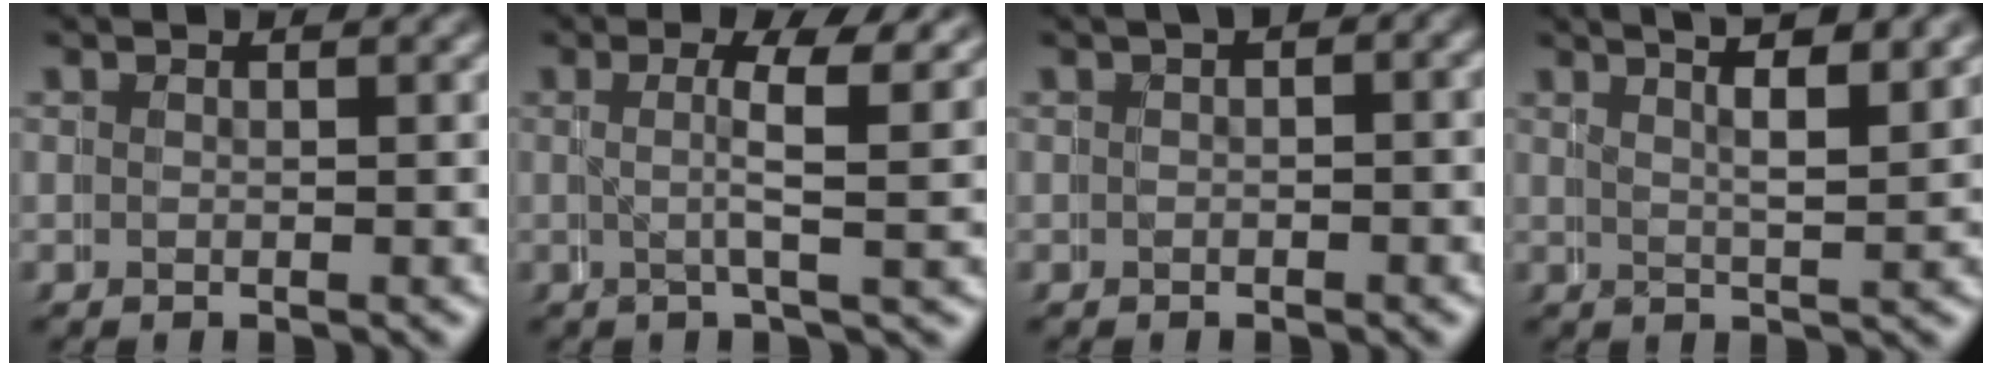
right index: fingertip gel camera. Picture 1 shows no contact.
{"total": 3.2, "force": [1.9, 0.0, 2.6], "torque": [-0.052, -0.001, 0.021]}
{"total": 1.3, "force": [-0.2, 1.1, 0.6], "torque": [-0.002, 0.009, -0.012]}
{"total": 5.3, "force": [3.8, 1.3, 3.4], "torque": [-0.047, 0.015, 0.050]}